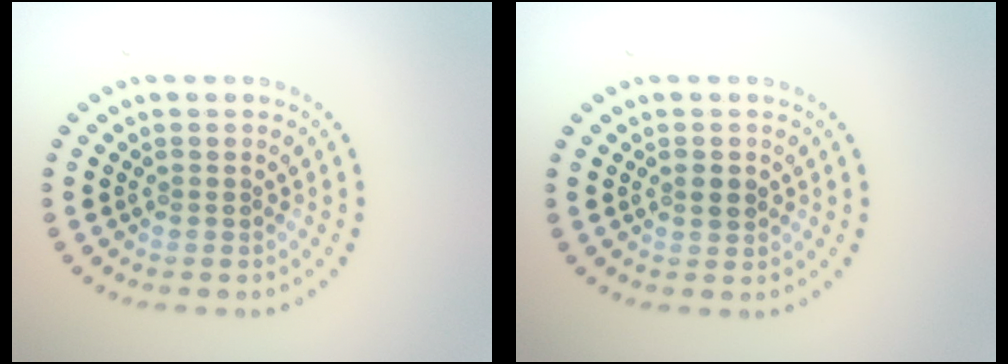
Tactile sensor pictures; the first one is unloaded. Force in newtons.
{"total": 1.3, "press": 1.2, "slide": 0.4}